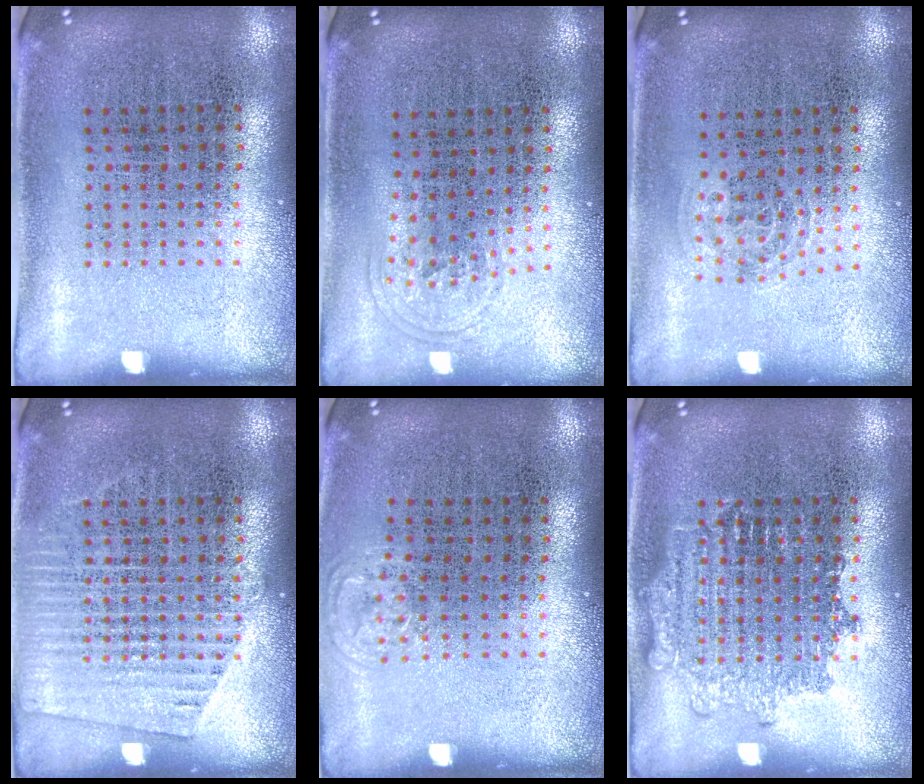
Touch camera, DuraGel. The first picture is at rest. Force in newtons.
{"total": 0.9, "press": 0.7, "slide": 0.7}
{"total": 1.0, "press": 0.6, "slide": 0.8}
{"total": 1.7, "press": 1.6, "slide": 0.3}
{"total": 0.5, "press": 0.5, "slide": 0.1}
{"total": 2.0, "press": 1.9, "slide": 0.4}